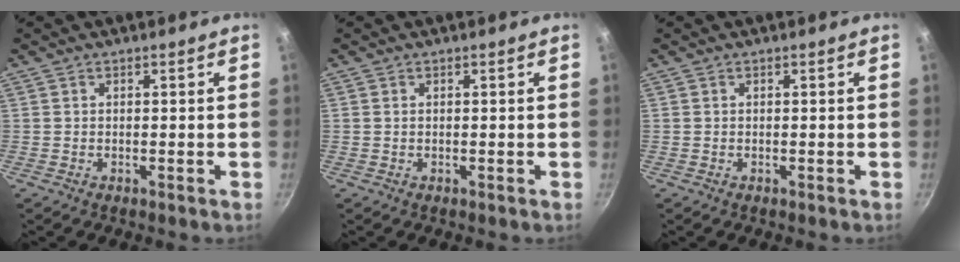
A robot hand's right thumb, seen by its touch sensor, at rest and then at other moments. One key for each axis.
{"total": 0.0}
{"total": 0.0}